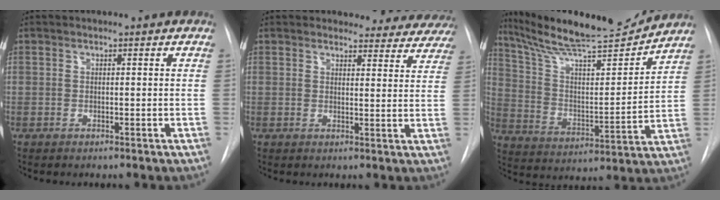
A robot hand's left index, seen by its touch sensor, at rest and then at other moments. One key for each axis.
{"total": 12.3, "fx": 11.6, "fy": 3.8, "fz": 0.8, "tx": 0.034, "ty": -0.038, "tz": 0.100}
{"total": 18.9, "fx": 17.5, "fy": 1.0, "fz": 7.1, "tx": -0.128, "ty": -0.017, "tz": 0.282}